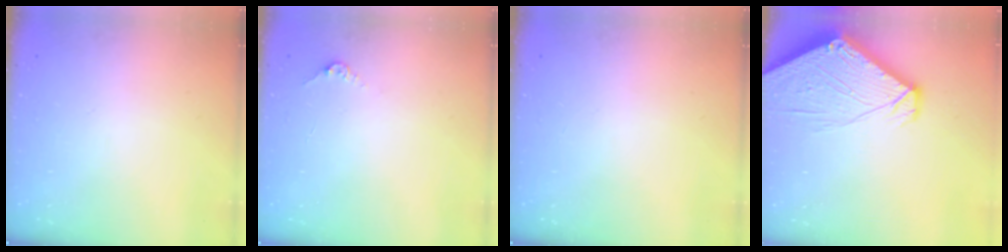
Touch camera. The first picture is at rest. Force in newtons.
{"total": 3.7, "press": 3.6, "slide": 0.4}
{"total": 0.0}
{"total": 9.8, "press": 9.7, "slide": 0.9}